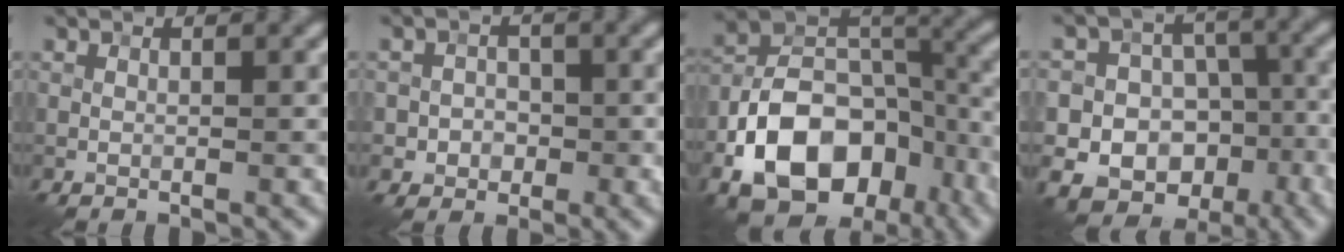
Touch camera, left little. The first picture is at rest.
{"total": 2.9, "force": [-0.7, 2.7, 0.8], "torque": [0.010, -0.001, -0.026]}
{"total": 13.6, "force": [-6.2, 8.9, 8.3], "torque": [-0.152, 0.000, -0.115]}
{"total": 16.2, "force": [-6.8, 13.8, 5.0], "torque": [-0.075, -0.019, -0.102]}